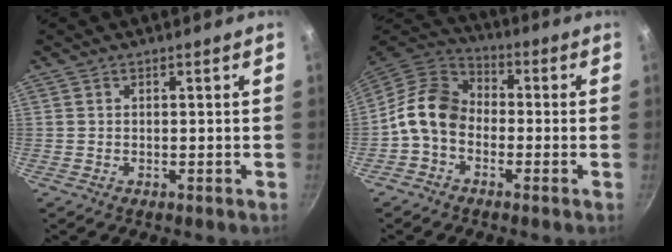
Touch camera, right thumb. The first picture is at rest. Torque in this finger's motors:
{"motor_torque": [1.54, 2.28, 0.92, -1.34, 0.12]}